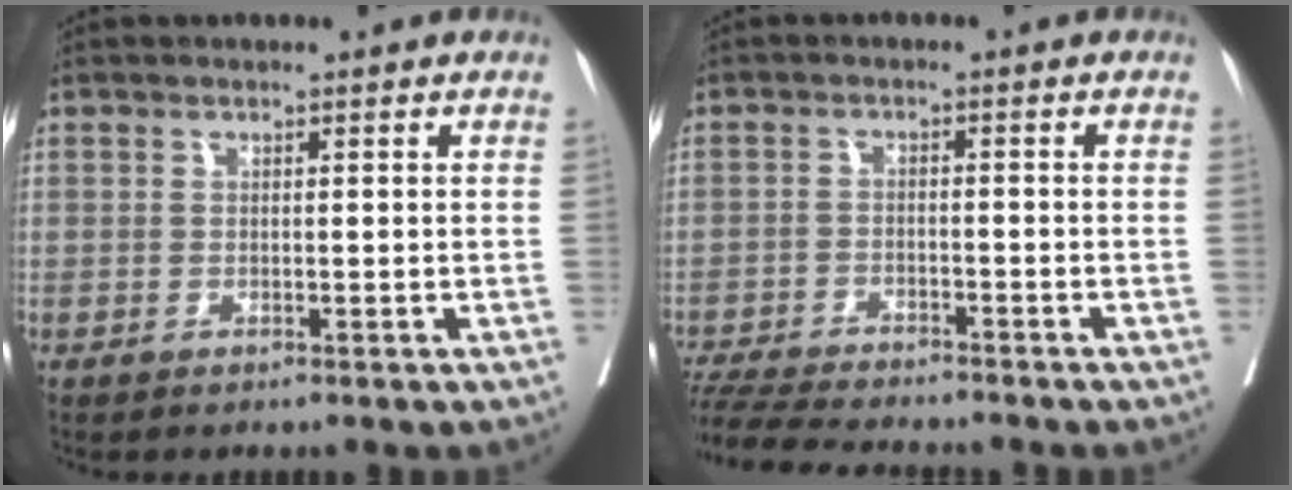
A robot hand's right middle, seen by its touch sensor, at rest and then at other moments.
{"total": 11.6, "force": [-10.7, 1.1, 4.6], "torque": [-0.070, -0.013, -0.167]}